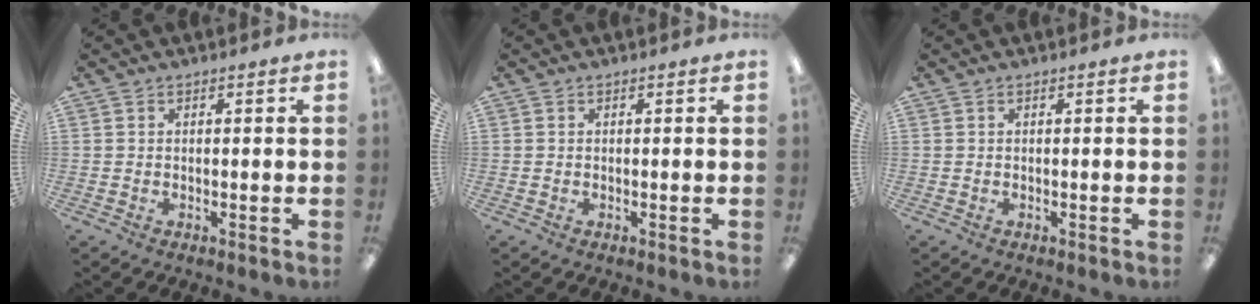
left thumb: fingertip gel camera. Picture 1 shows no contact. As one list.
[{"total": 0.0}, {"total": 0.0}]